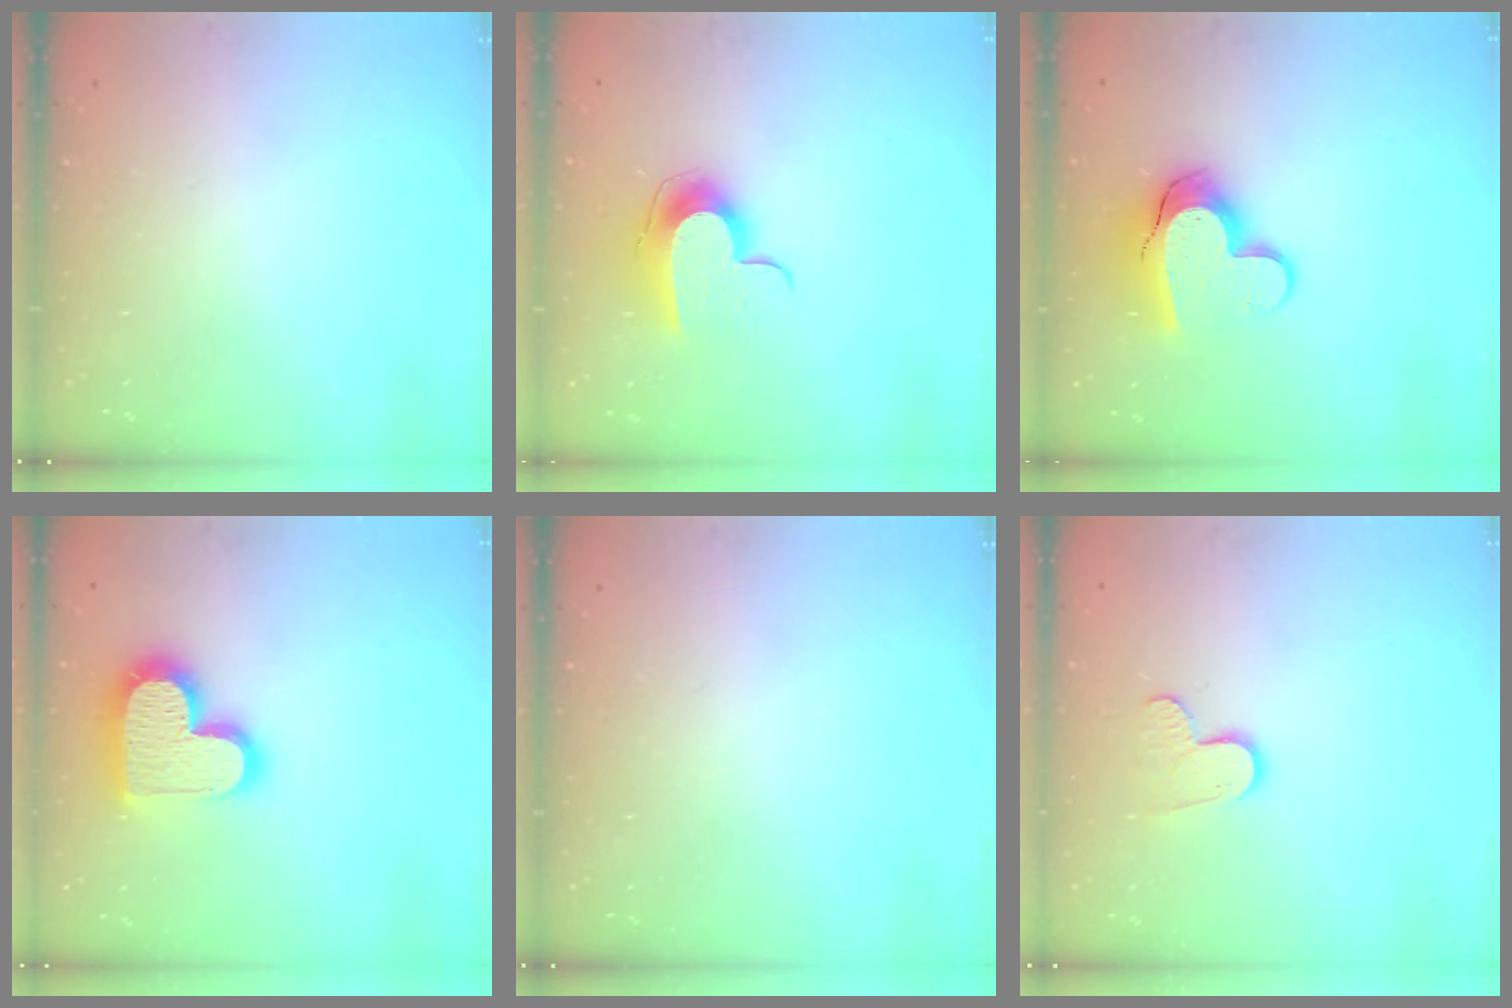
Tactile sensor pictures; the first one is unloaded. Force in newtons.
{"total": 10.2, "press": 10.2, "slide": 0.2}
{"total": 12.4, "press": 12.3, "slide": 1.1}
{"total": 17.7, "press": 17.6, "slide": 1.3}
{"total": 0.0}
{"total": 7.8, "press": 7.7, "slide": 0.6}